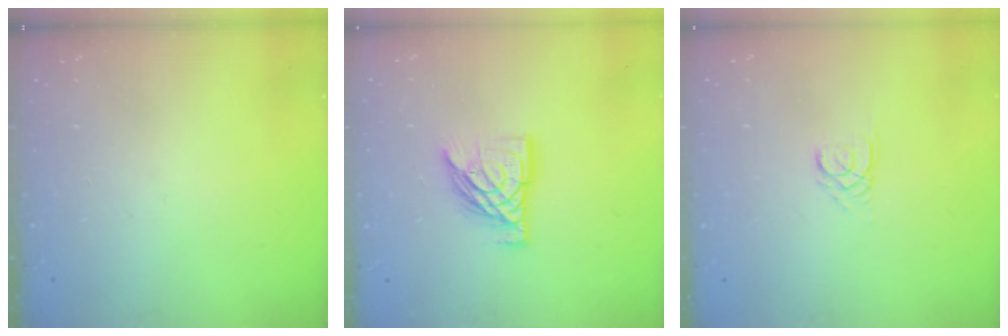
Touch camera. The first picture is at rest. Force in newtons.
{"total": 13.2, "press": 13.2, "slide": 1.1}
{"total": 2.6, "press": 2.6, "slide": 0.3}